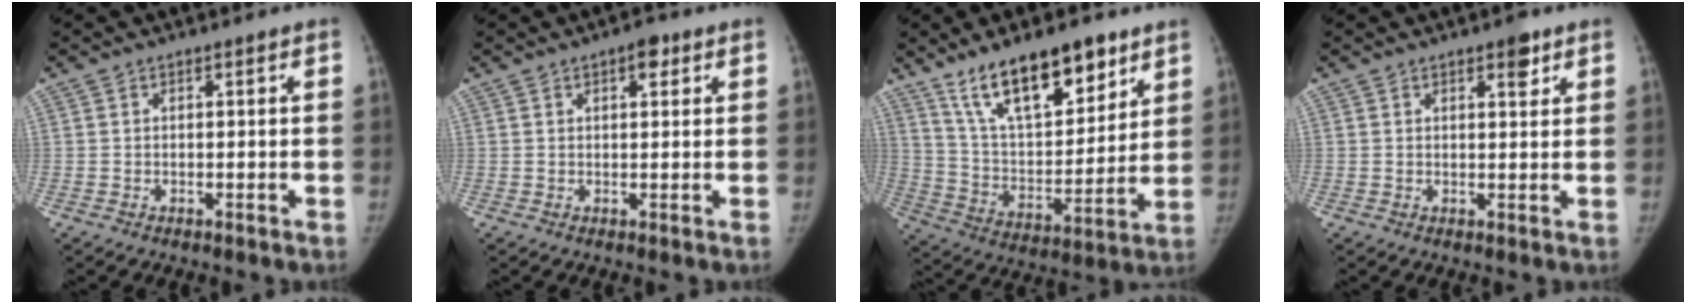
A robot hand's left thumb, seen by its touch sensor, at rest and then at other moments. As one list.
[{"total": 3.0, "force": [1.5, 1.4, 2.2], "torque": [-0.021, -0.002, 0.018]}, {"total": 19.8, "force": [12.9, 8.1, 12.8], "torque": [-0.170, -0.062, 0.233]}, {"total": 3.2, "force": [1.9, 1.3, 2.2], "torque": [-0.017, -0.009, 0.025]}]